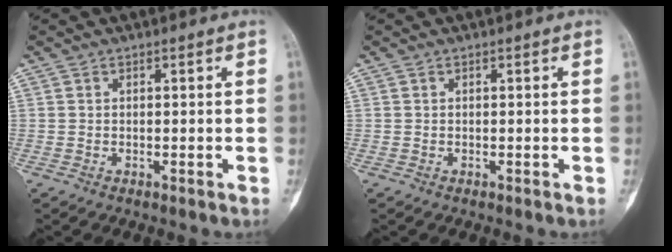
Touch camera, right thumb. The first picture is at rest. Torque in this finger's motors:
{"motor_torque": [0.00, 0.00, 0.03, -0.02, 0.00]}